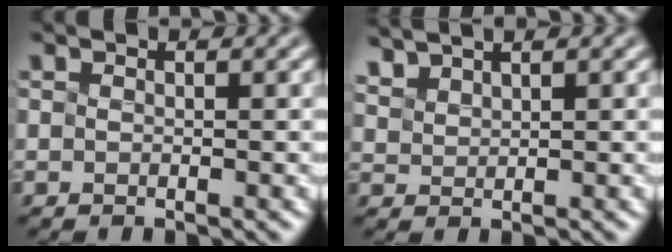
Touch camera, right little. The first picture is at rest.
{"total": 2.1, "force": [2.1, -0.2, -0.2], "torque": [-0.017, 0.016, 0.063]}